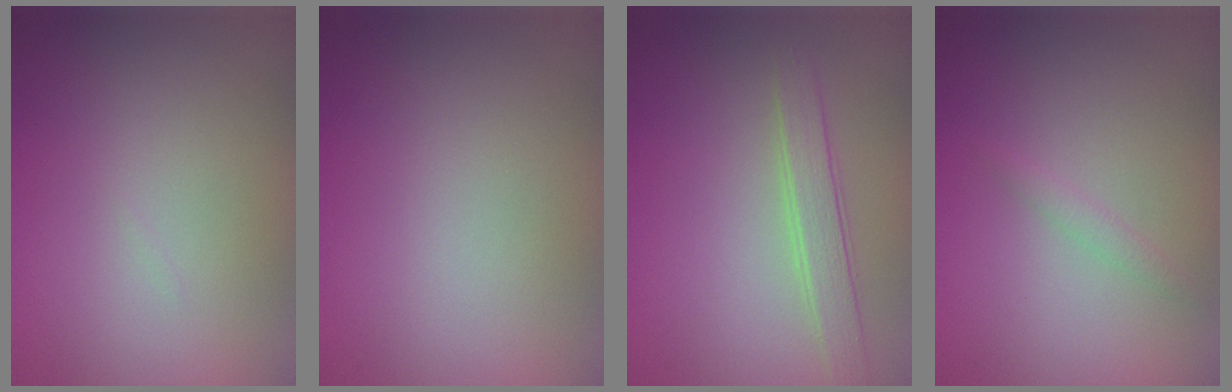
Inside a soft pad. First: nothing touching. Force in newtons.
{"total": 0.0}
{"total": 2.2, "press": 2.2, "slide": 0.1}
{"total": 0.9, "press": 0.8, "slide": 0.0}